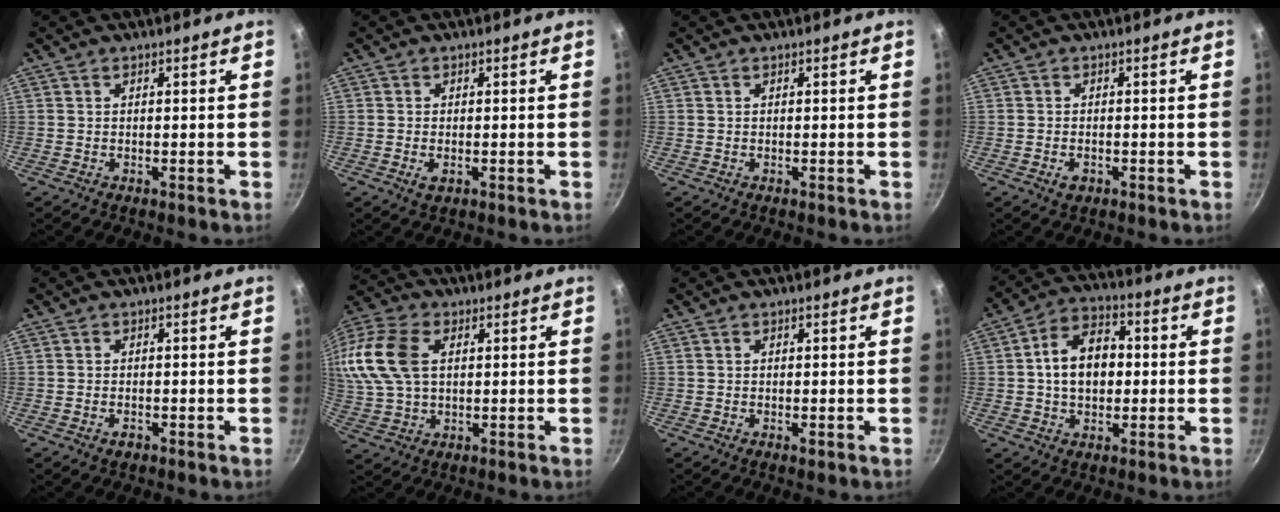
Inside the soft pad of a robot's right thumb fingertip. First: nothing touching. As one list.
[{"total": 1.9, "force": [-0.5, 1.0, 1.5], "torque": [-0.029, -0.004, -0.008]}, {"total": 0.0}, {"total": 2.1, "force": [-0.9, 1.4, 1.3], "torque": [-0.022, 0.006, -0.014]}, {"total": 1.3, "force": [-0.7, 0.7, 0.8], "torque": [-0.015, 0.004, -0.012]}, {"total": 18.9, "force": [4.2, 12.6, 13.4], "torque": [-0.312, 0.025, 0.074]}, {"total": 1.7, "force": [-0.6, 0.6, 1.4], "torque": [-0.029, -0.002, -0.010]}, {"total": 11.3, "force": [0.4, 7.9, 8.1], "torque": [-0.103, 0.024, -0.005]}]